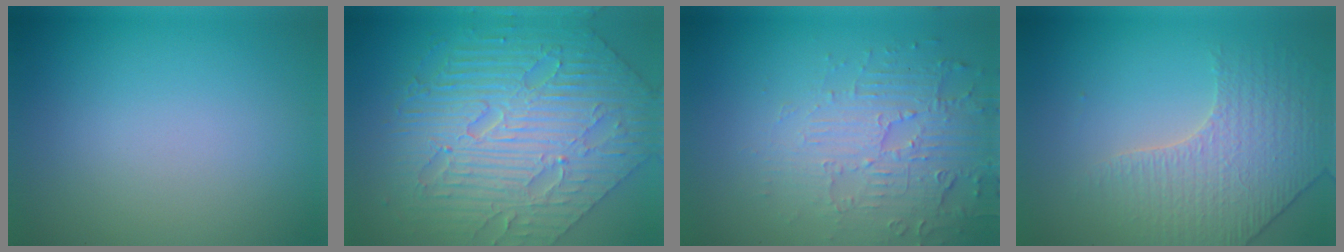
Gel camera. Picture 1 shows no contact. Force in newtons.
{"total": 8.9, "press": 6.8, "slide": 5.7}
{"total": 5.8, "press": 3.7, "slide": 4.4}
{"total": 3.9, "press": 3.5, "slide": 1.7}